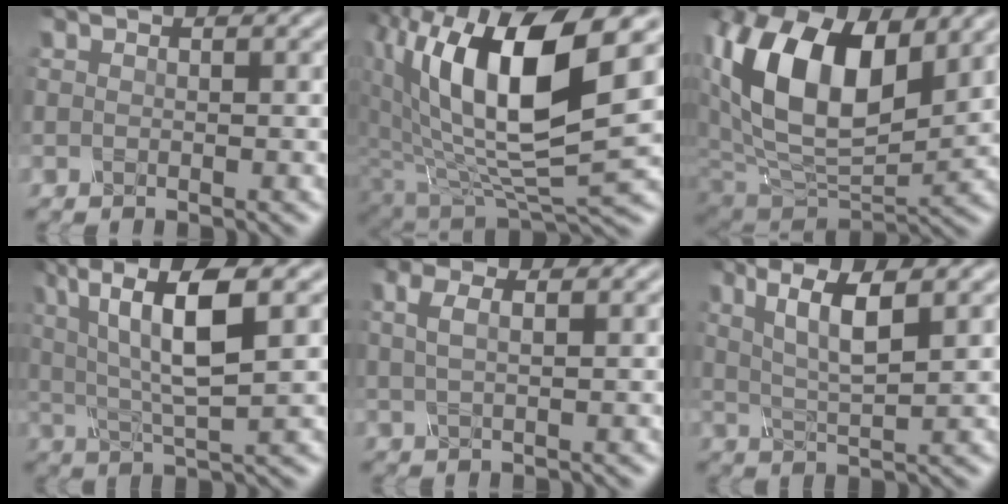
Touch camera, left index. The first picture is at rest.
{"total": 12.2, "force": [2.9, 5.0, 10.7], "torque": [-0.192, -0.009, 0.053]}
{"total": 12.2, "force": [3.3, 7.2, 9.3], "torque": [-0.180, -0.005, 0.062]}
{"total": 8.9, "force": [2.5, 2.5, 8.2], "torque": [-0.149, 0.007, 0.042]}
{"total": 2.4, "force": [0.8, 0.9, 2.1], "torque": [-0.041, 0.005, 0.011]}
{"total": 5.0, "force": [1.9, 1.3, 4.5], "torque": [-0.087, -0.005, 0.034]}